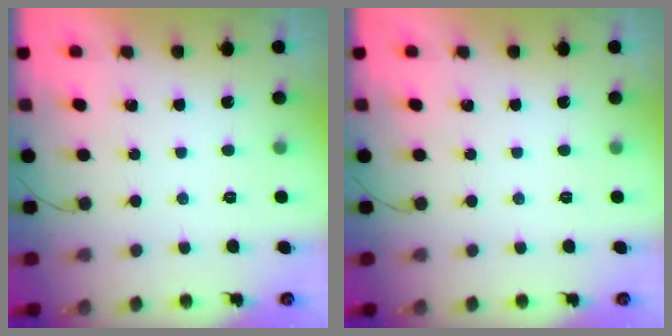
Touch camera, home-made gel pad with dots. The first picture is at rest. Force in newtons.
{"total": 0.0}